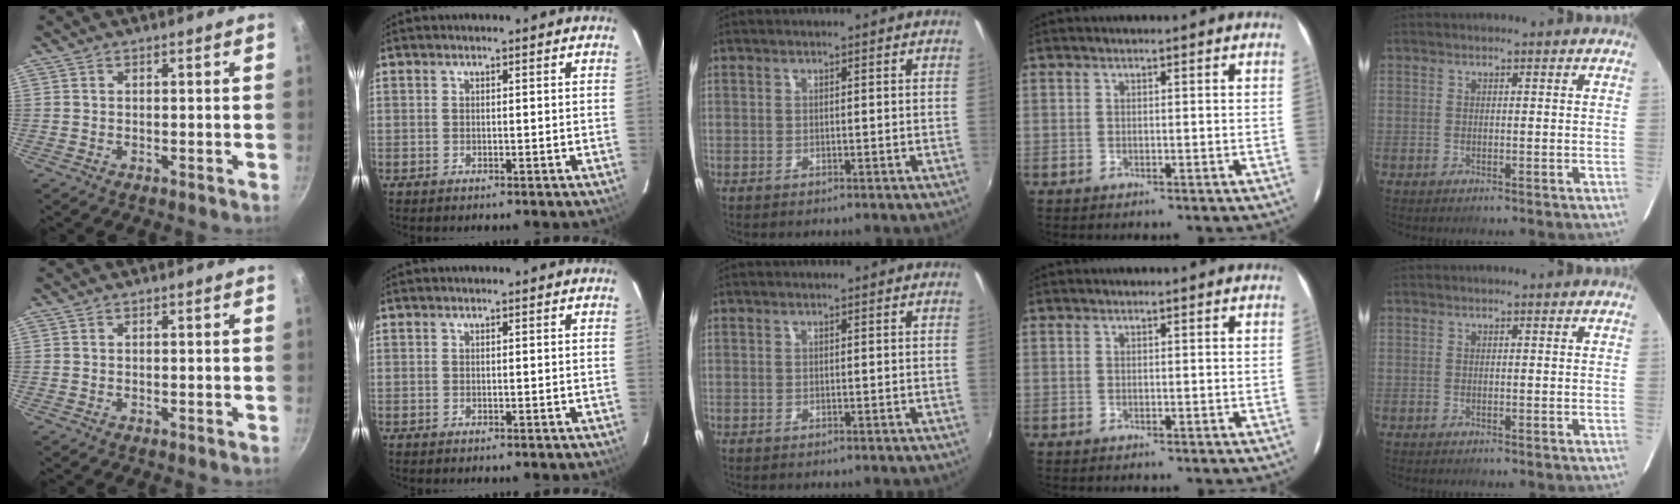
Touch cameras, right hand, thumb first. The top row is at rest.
{}